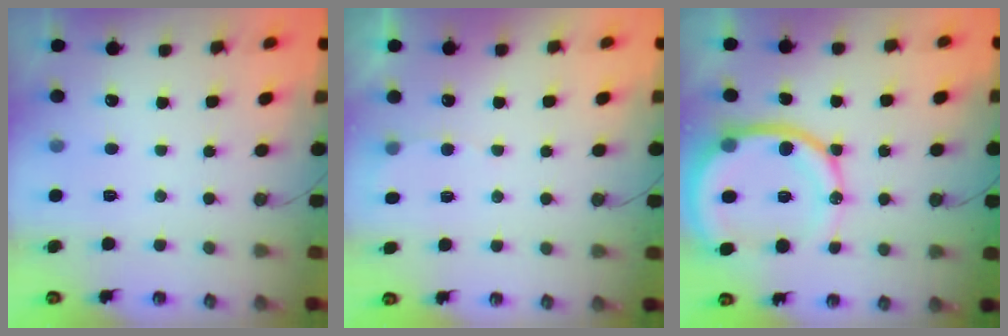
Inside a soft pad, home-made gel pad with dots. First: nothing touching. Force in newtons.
{"total": 3.9, "press": 3.6, "slide": 1.4}
{"total": 16.9, "press": 16.8, "slide": 1.8}